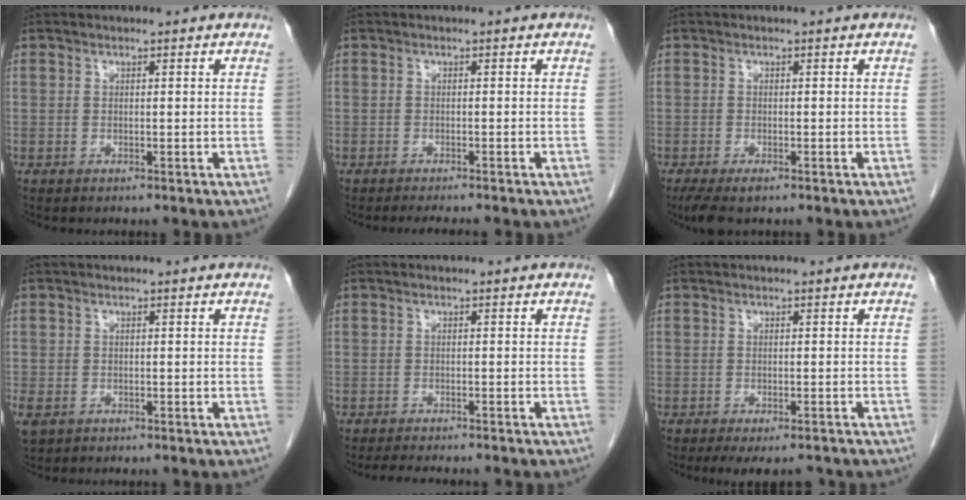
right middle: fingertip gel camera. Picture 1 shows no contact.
{"total": 2.8, "force": [-2.5, -0.1, 1.2], "torque": [-0.015, -0.007, -0.034]}
{"total": 4.1, "force": [-2.7, 1.2, 2.8], "torque": [-0.054, -0.012, -0.045]}
{"total": 3.0, "force": [-1.7, 2.0, 1.3], "torque": [-0.030, -0.005, -0.025]}
{"total": 6.2, "force": [-5.5, 0.8, 2.7], "torque": [-0.032, -0.009, -0.077]}
{"total": 6.6, "force": [-5.6, 1.8, 2.9], "torque": [-0.033, -0.011, -0.073]}